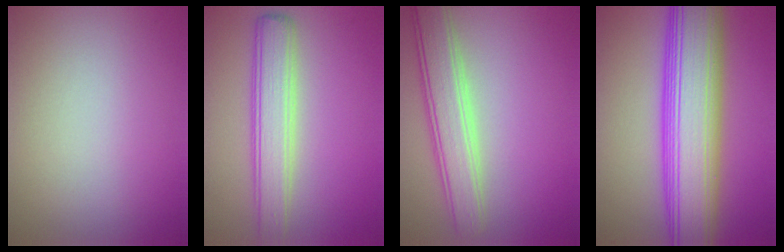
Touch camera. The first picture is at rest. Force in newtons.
{"total": 4.7, "press": 4.7, "slide": 0.3}
{"total": 5.2, "press": 5.2, "slide": 0.4}
{"total": 12.0, "press": 12.0, "slide": 0.2}